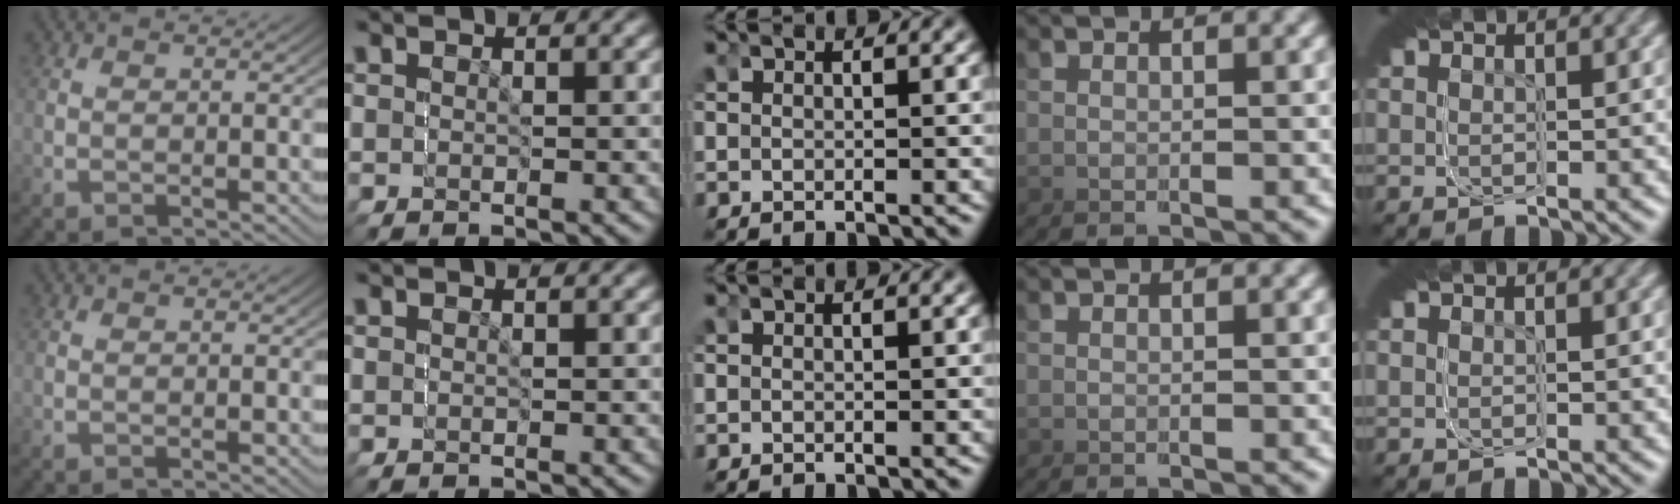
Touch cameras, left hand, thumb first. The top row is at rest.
{}